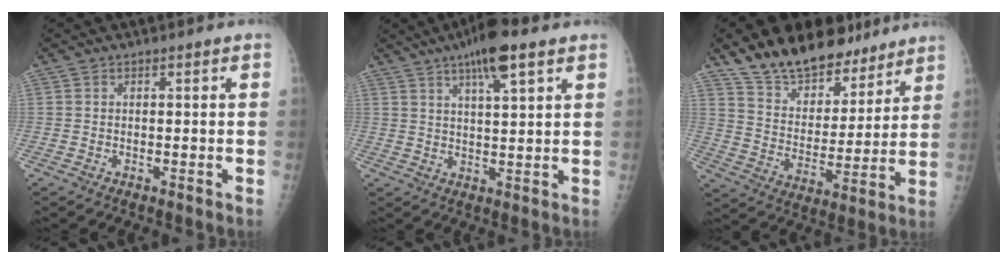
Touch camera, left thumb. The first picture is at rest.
{"total": 9.4, "force": [5.6, 2.0, 7.3], "torque": [-0.118, -0.013, 0.090]}
{"total": 18.1, "force": [14.2, 9.0, 6.7], "torque": [-0.061, -0.071, 0.238]}